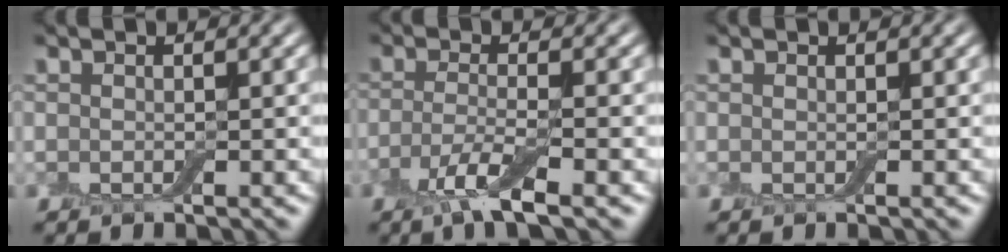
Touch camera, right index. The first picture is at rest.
{"total": 3.8, "force": [-1.9, 0.7, 3.2], "torque": [-0.065, -0.007, -0.045]}
{"total": 0.0}